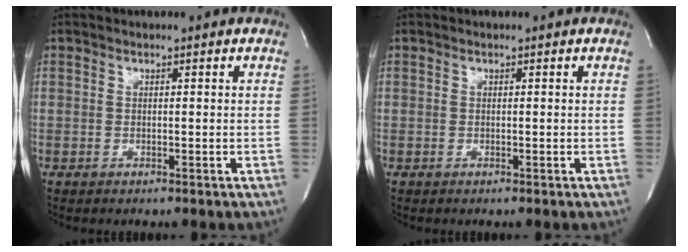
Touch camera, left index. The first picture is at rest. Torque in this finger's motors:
{"motor_torque": [-0.11, 0.11, 0.00, 0.00]}